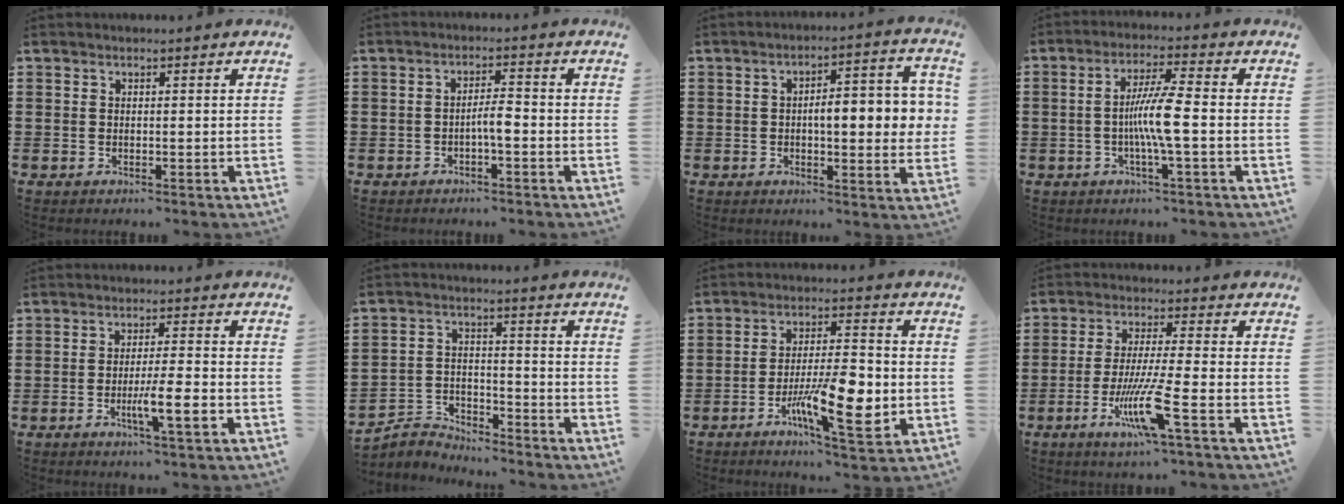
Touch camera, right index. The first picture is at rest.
{"total": 3.1, "force": [-1.0, 0.7, 2.9], "torque": [-0.060, 0.003, -0.023]}
{"total": 6.9, "force": [0.1, 2.4, 6.5], "torque": [-0.097, 0.001, -0.007]}
{"total": 7.2, "force": [-1.0, 0.2, 7.2], "torque": [-0.141, -0.007, -0.028]}
{"total": 6.2, "force": [-2.2, 0.6, 5.8], "torque": [-0.099, -0.010, -0.038]}
{"total": 4.0, "force": [-3.9, 0.9, -0.1], "torque": [-0.012, 0.003, -0.086]}
{"total": 12.1, "force": [-3.3, 3.6, 11.0], "torque": [-0.190, -0.002, -0.055]}
{"total": 9.6, "force": [-4.1, 0.4, 8.7], "torque": [-0.182, -0.019, -0.082]}